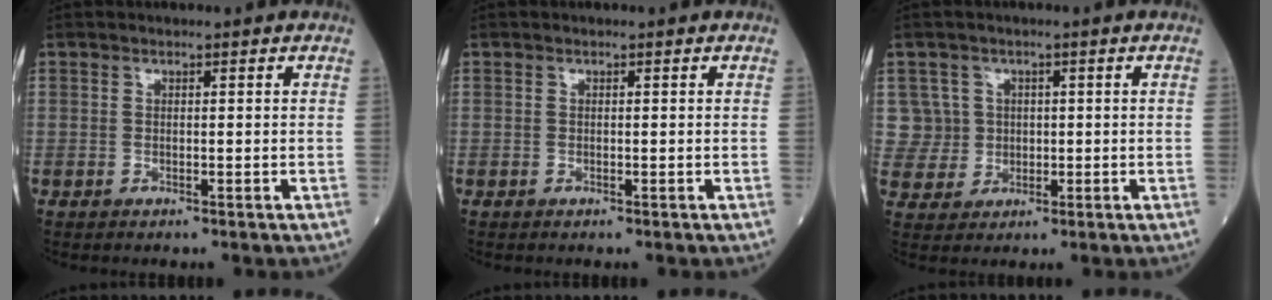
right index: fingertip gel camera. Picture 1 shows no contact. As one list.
[{"total": 0.0}, {"total": 5.3, "force": [1.2, 5.1, -0.2], "torque": [0.014, 0.016, 0.028]}]